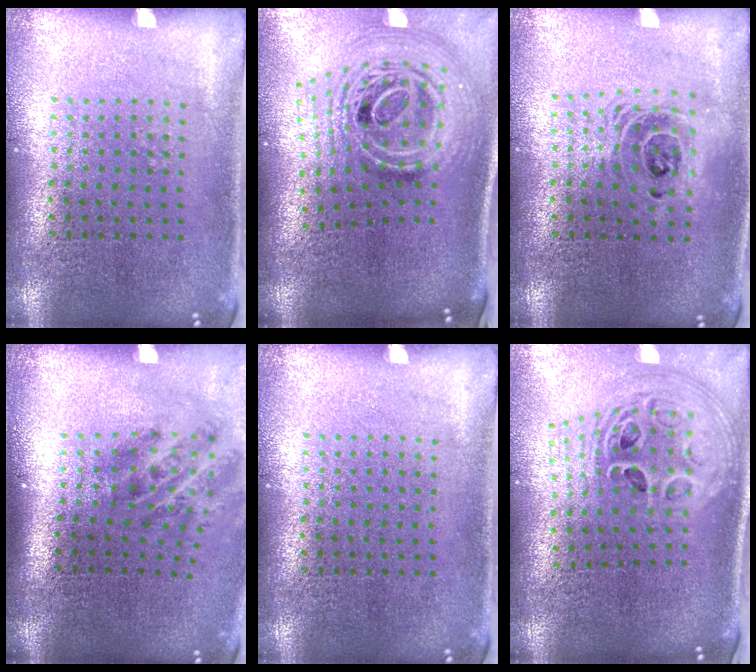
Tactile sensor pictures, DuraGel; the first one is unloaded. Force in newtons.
{"total": 2.9, "press": 2.0, "slide": 2.1}
{"total": 1.6, "press": 1.3, "slide": 0.9}
{"total": 1.9, "press": 1.2, "slide": 1.5}
{"total": 0.0}
{"total": 2.8, "press": 2.0, "slide": 1.9}